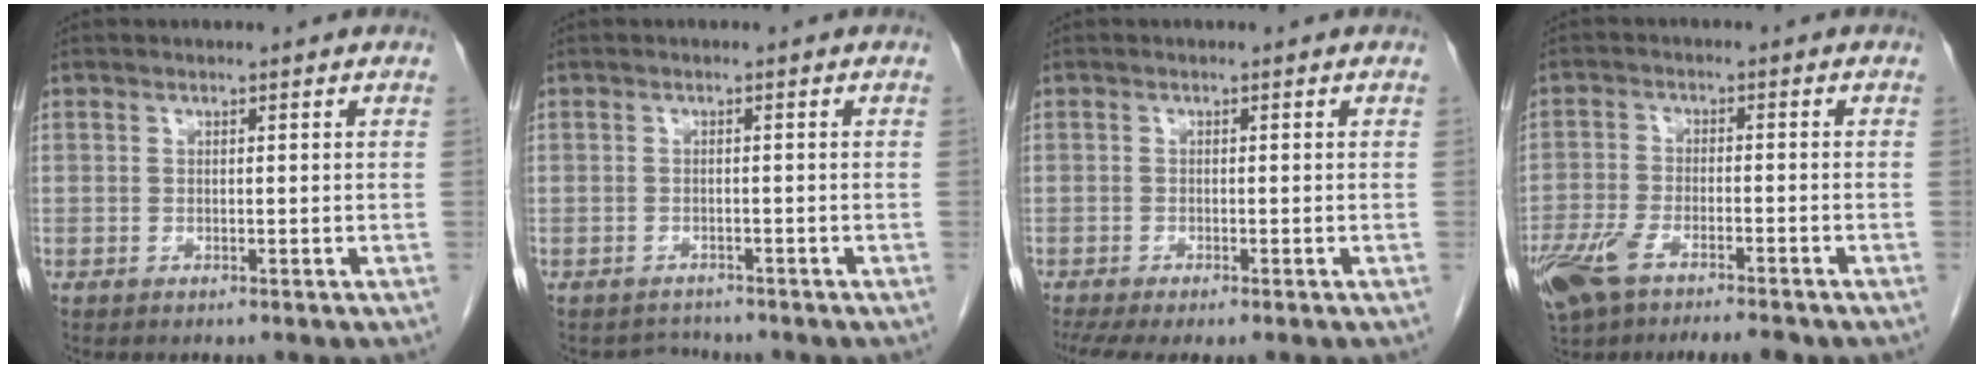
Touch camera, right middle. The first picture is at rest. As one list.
[{"total": 1.7, "force": [-1.6, 0.4, -0.6], "torque": [0.008, -0.007, -0.023]}, {"total": 5.9, "force": [-4.6, 1.0, 3.6], "torque": [-0.057, -0.010, -0.075]}, {"total": 12.2, "force": [-8.7, 3.7, 7.8], "torque": [-0.156, -0.010, -0.142]}]